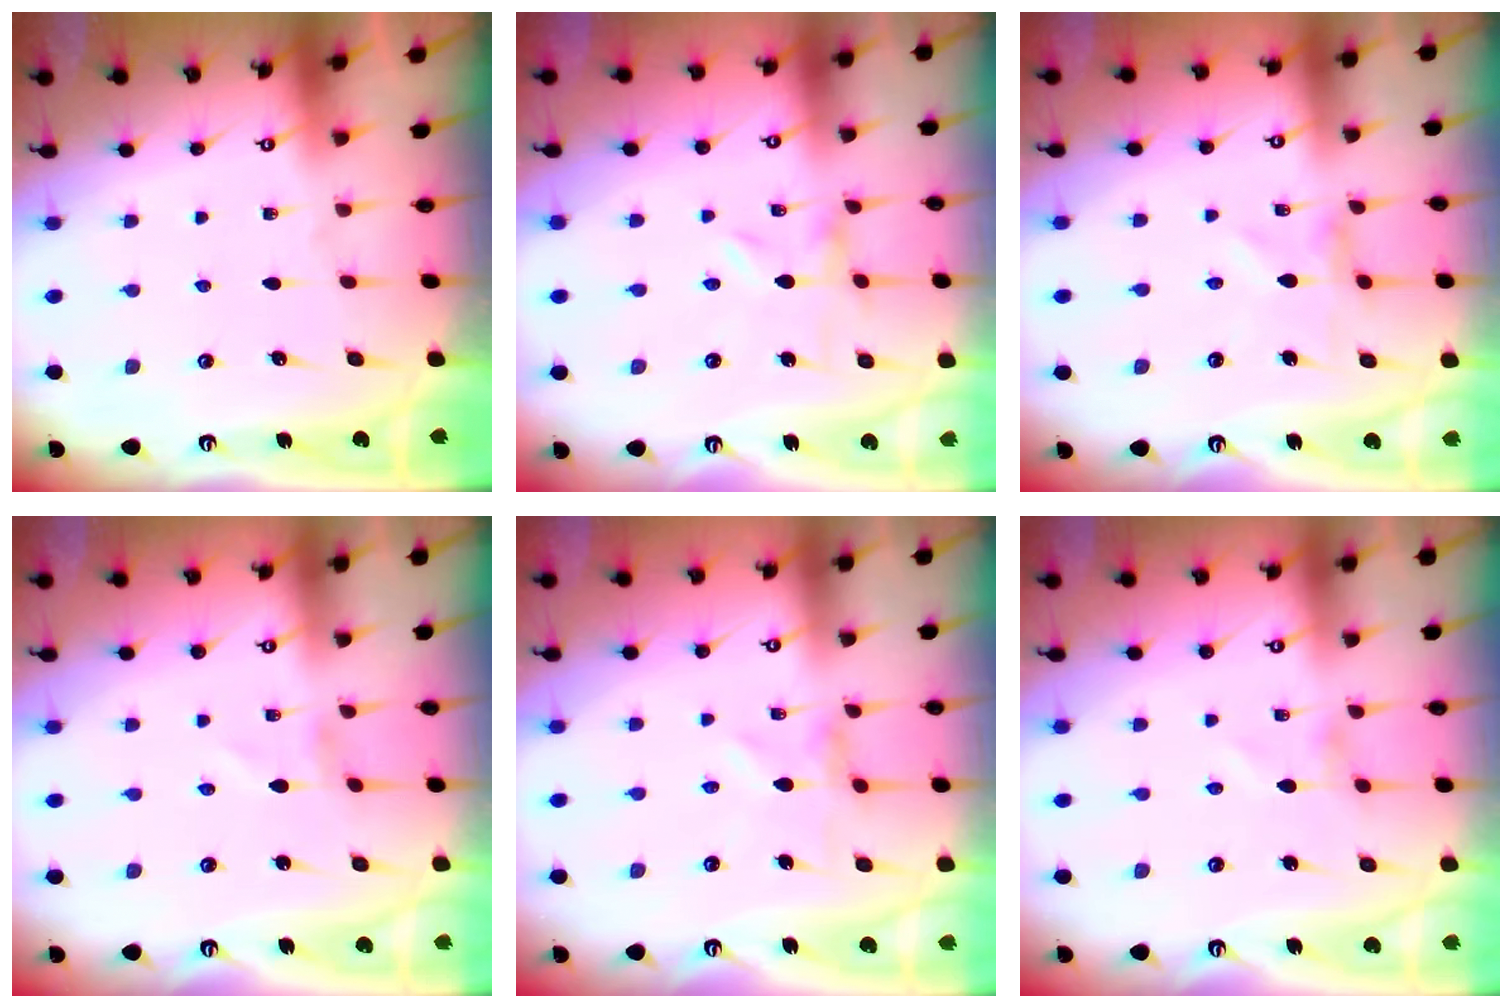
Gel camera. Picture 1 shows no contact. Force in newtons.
{"total": 0.0}
{"total": 1.8, "press": 1.8, "slide": 0.2}
{"total": 1.3, "press": 1.2, "slide": 0.1}
{"total": 2.6, "press": 2.6, "slide": 0.3}
{"total": 1.4, "press": 1.4, "slide": 0.1}